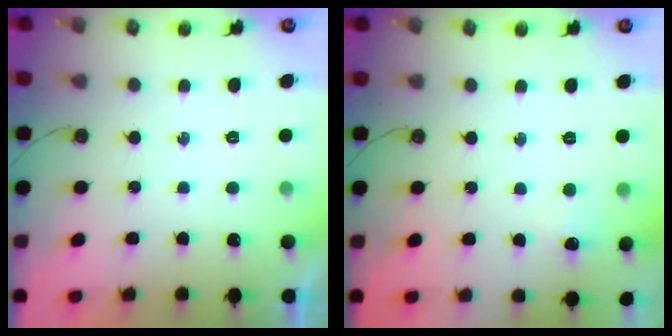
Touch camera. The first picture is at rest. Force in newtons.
{"total": 4.2, "press": 4.2, "slide": 0.5}